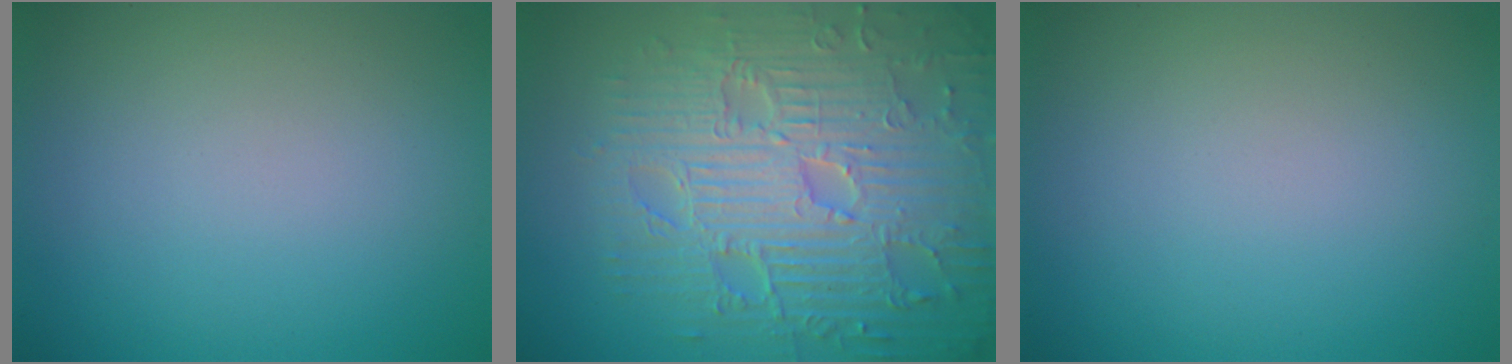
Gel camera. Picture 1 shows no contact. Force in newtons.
{"total": 10.5, "press": 7.1, "slide": 7.8}
{"total": 0.0}